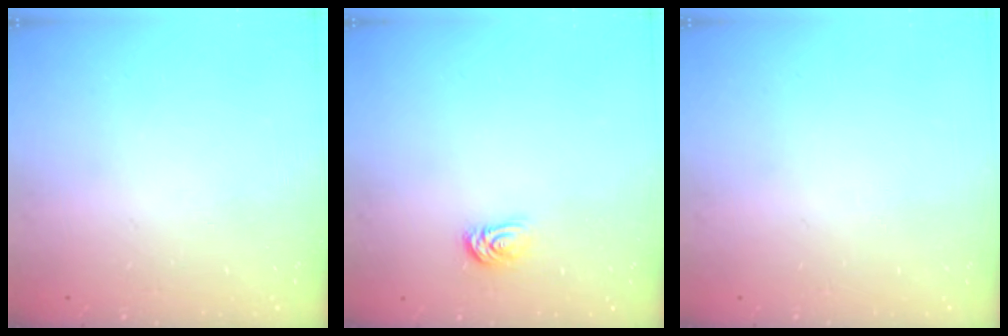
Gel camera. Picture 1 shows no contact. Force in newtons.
{"total": 4.4, "press": 4.3, "slide": 0.5}
{"total": 0.0}